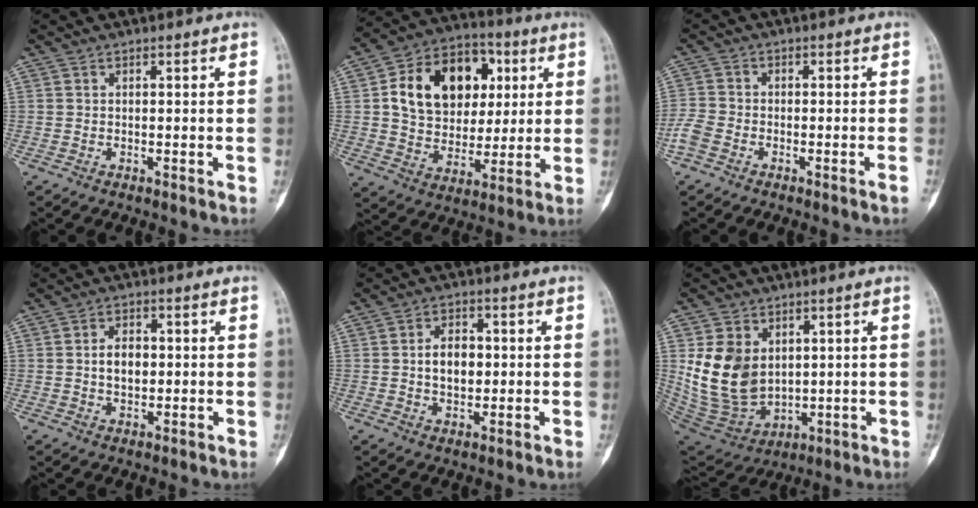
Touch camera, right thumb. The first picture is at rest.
{"total": 19.3, "force": [4.7, 14.3, 12.0], "torque": [-0.166, 0.007, 0.079]}
{"total": 4.3, "force": [-2.7, 1.7, 2.9], "torque": [-0.068, 0.008, -0.062]}
{"total": 5.0, "force": [0.2, 3.3, 3.8], "torque": [-0.049, 0.003, 0.001]}
{"total": 6.6, "force": [0.3, 4.3, 4.9], "torque": [-0.061, 0.005, 0.003]}
{"total": 14.2, "force": [2.9, 10.6, 9.0], "torque": [-0.139, -0.023, 0.081]}